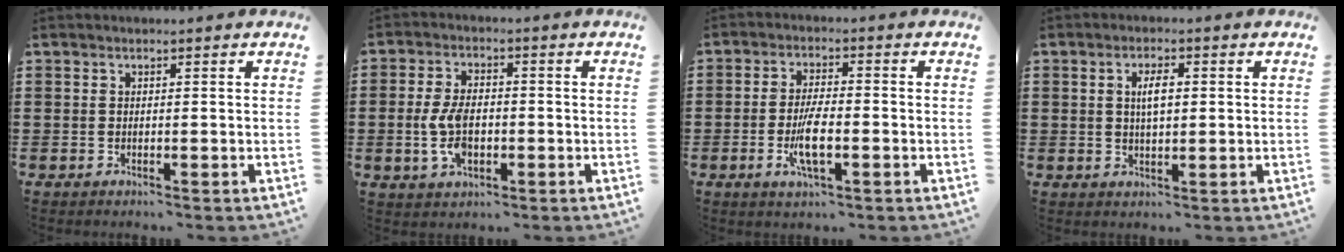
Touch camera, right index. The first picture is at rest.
{"total": 6.6, "force": [-0.9, 3.5, 5.5], "torque": [-0.127, -0.004, -0.020]}
{"total": 6.1, "force": [-1.8, 1.8, 5.5], "torque": [-0.119, -0.007, -0.037]}
{"total": 3.5, "force": [0.5, 1.1, 3.3], "torque": [-0.057, 0.001, 0.004]}